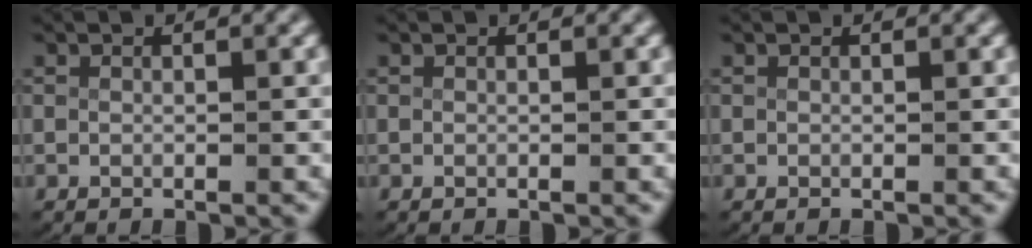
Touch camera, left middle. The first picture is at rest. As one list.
[{"total": 0.0}, {"total": 0.0}]